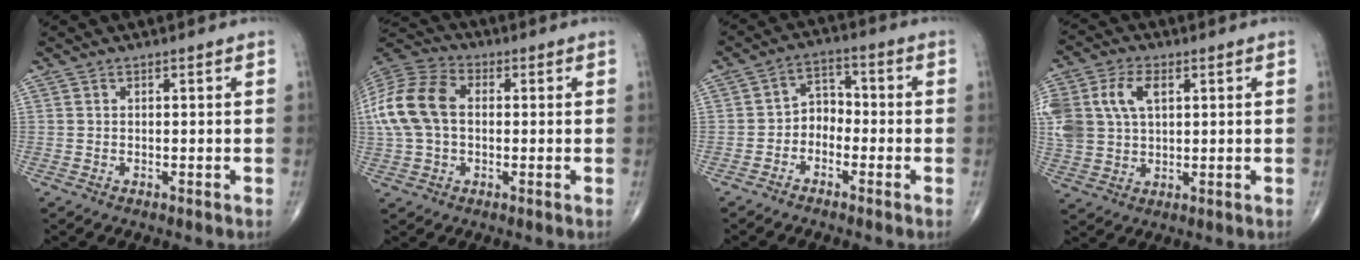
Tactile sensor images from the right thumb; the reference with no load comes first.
{"total": 15.7, "force": [1.0, 10.7, 11.4], "torque": [-0.253, 0.032, 0.014]}
{"total": 5.0, "force": [-2.1, 3.8, 2.5], "torque": [-0.019, 0.032, -0.051]}
{"total": 15.5, "force": [4.2, 10.5, 10.6], "torque": [-0.257, 0.015, 0.083]}